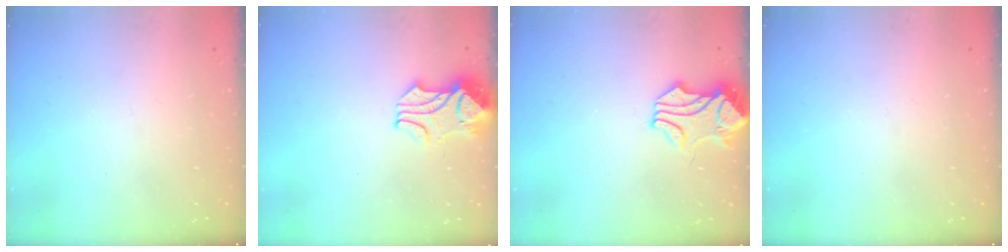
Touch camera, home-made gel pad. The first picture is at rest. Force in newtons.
{"total": 2.4, "press": 2.2, "slide": 0.9}
{"total": 2.4, "press": 2.3, "slide": 0.6}
{"total": 0.0}